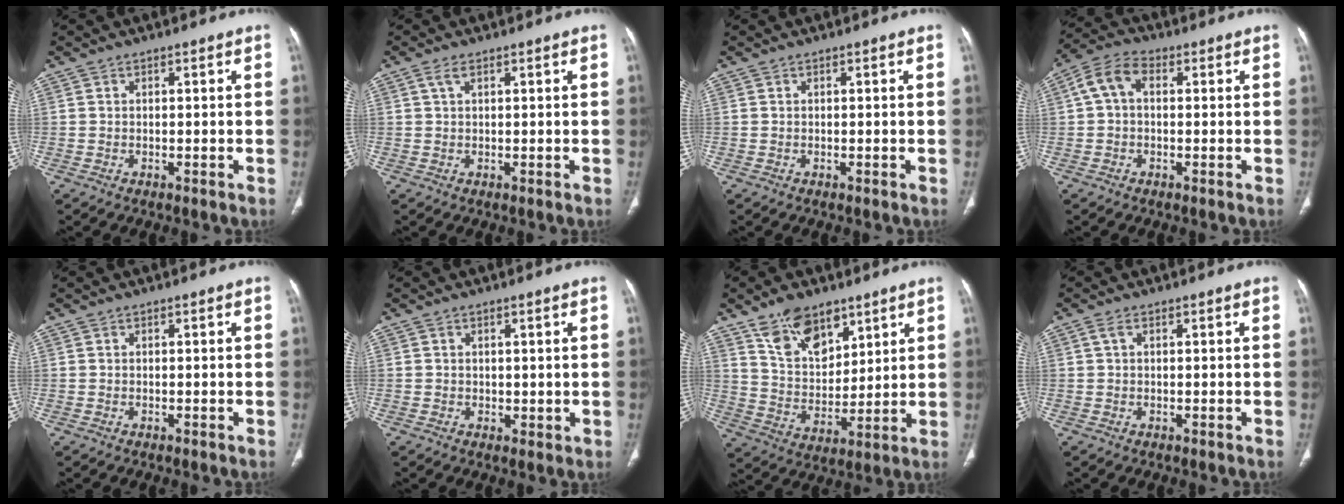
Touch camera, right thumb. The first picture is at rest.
{"total": 1.7, "force": [0.9, 0.7, 1.2], "torque": [-0.032, 0.008, 0.020]}
{"total": 0.0}
{"total": 6.3, "force": [0.9, 4.2, 4.6], "torque": [-0.086, 0.023, 0.008]}
{"total": 0.0}
{"total": 1.3, "force": [0.6, 1.1, 0.4], "torque": [0.005, -0.004, 0.008]}
{"total": 12.6, "force": [8.2, 6.9, 6.6], "torque": [-0.080, -0.050, 0.156]}
{"total": 1.2, "force": [0.5, 0.7, 0.9], "torque": [-0.025, 0.010, 0.010]}